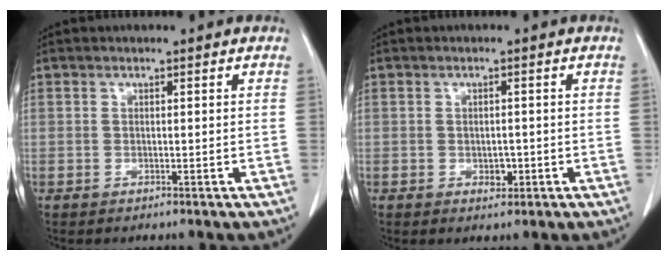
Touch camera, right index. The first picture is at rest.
{"total": 1.8, "force": [-0.6, 1.2, 1.2], "torque": [-0.018, 0.001, -0.003]}